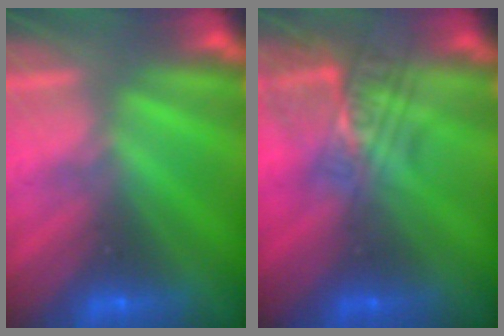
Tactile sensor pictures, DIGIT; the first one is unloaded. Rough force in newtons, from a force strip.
{"total": 2.4}